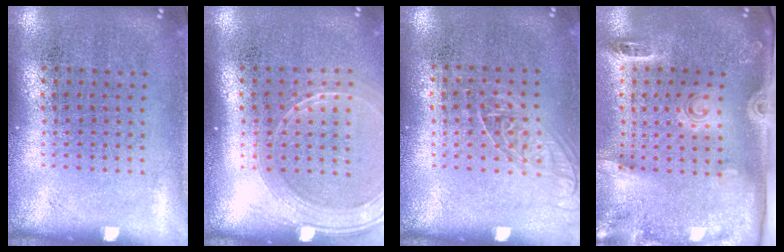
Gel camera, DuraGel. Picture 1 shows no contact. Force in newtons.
{"total": 2.0, "press": 1.8, "slide": 0.9}
{"total": 1.2, "press": 1.1, "slide": 0.5}
{"total": 2.9, "press": 2.0, "slide": 2.1}